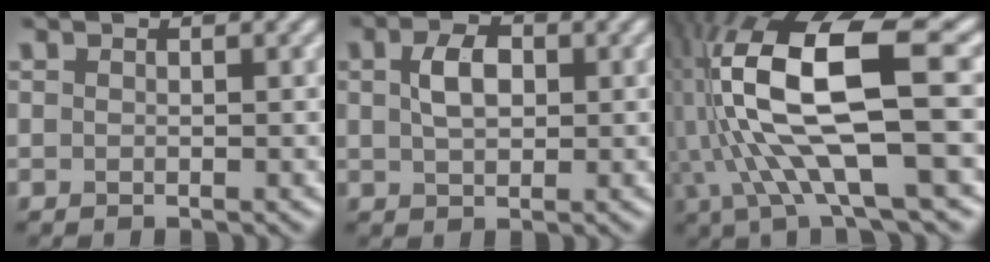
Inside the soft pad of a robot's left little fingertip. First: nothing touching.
{"total": 3.3, "force": [0.6, 2.1, 2.5], "torque": [-0.052, 0.006, 0.011]}
{"total": 13.1, "force": [-0.3, 4.0, 12.5], "torque": [-0.241, 0.011, -0.008]}